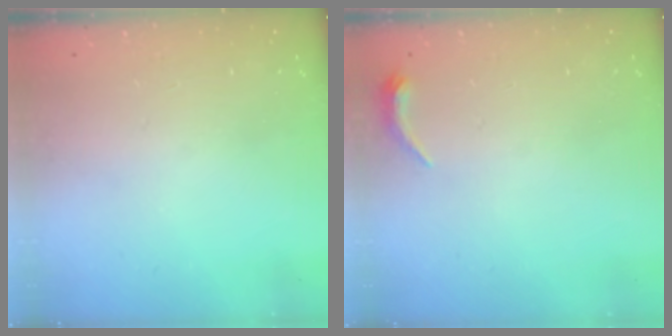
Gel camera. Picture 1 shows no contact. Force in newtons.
{"total": 4.8, "press": 4.7, "slide": 0.9}